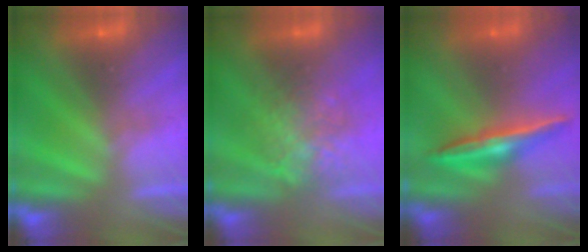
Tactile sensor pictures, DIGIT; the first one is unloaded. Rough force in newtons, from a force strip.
{"total": 2.2}
{"total": 1.6}